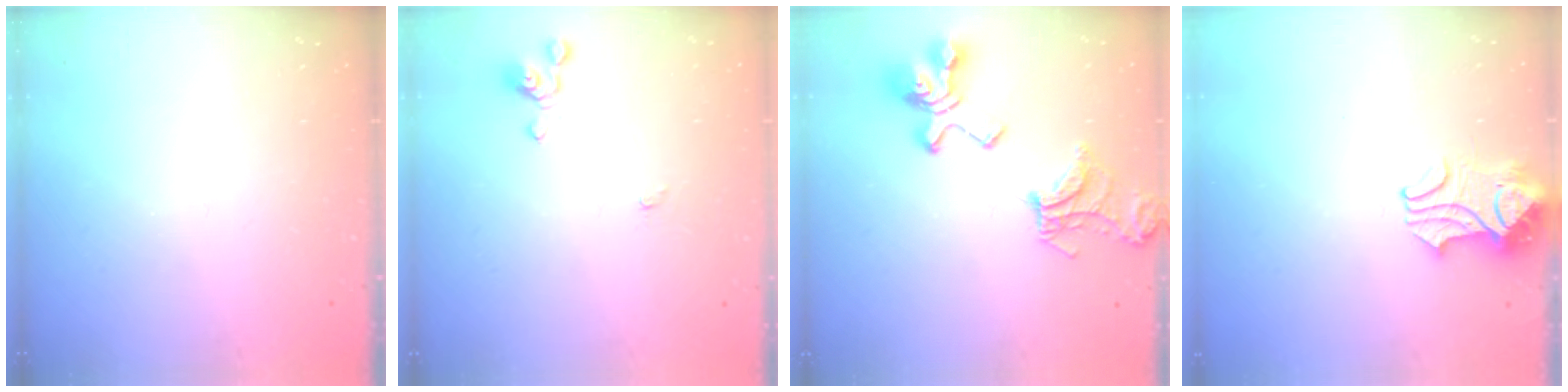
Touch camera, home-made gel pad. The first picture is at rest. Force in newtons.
{"total": 0.8, "press": 0.7, "slide": 0.2}
{"total": 13.8, "press": 13.6, "slide": 2.0}
{"total": 2.3, "press": 2.2, "slide": 0.5}